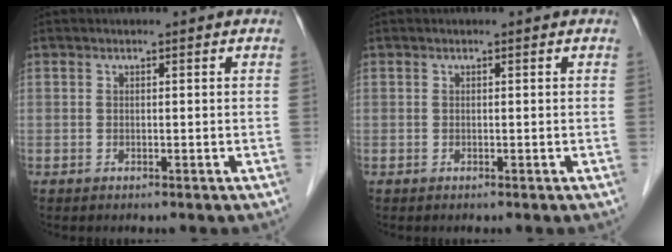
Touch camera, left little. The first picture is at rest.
{"total": 0.0}